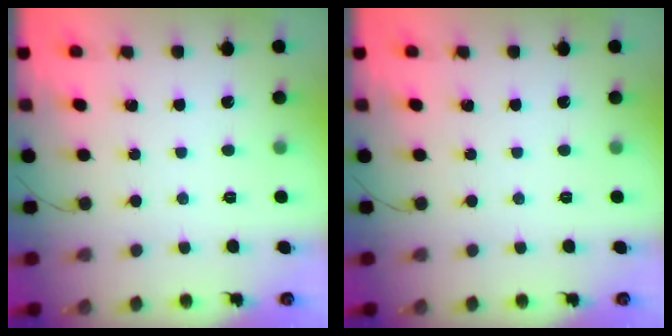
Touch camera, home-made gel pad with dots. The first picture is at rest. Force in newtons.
{"total": 0.0}